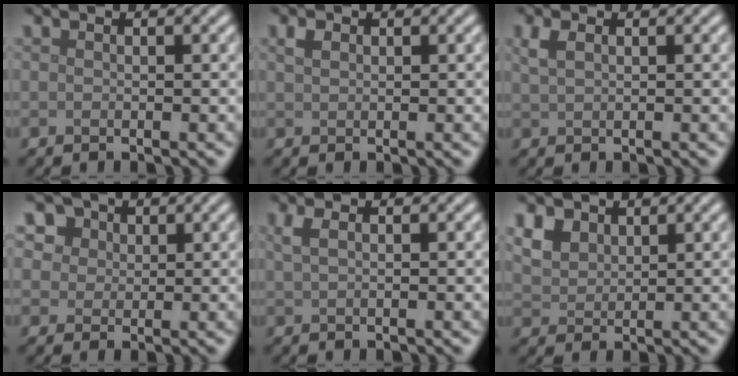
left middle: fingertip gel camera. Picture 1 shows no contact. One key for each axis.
{"total": 1.1, "fx": 0.6, "fy": 0.7, "fz": 0.6, "tx": -0.013, "ty": 0.002, "tz": 0.010}
{"total": 1.5, "fx": 0.8, "fy": 0.7, "fz": 1.1, "tx": -0.026, "ty": 0.003, "tz": 0.018}
{"total": 7.4, "fx": 4.1, "fy": 5.4, "fz": 3.1, "tx": -0.071, "ty": 0.012, "tz": 0.057}
{"total": 1.5, "fx": 0.7, "fy": 0.6, "fz": 1.2, "tx": -0.025, "ty": 0.005, "tz": 0.015}
{"total": 3.9, "fx": 2.3, "fy": 2.6, "fz": 1.7, "tx": -0.053, "ty": 0.003, "tz": 0.051}